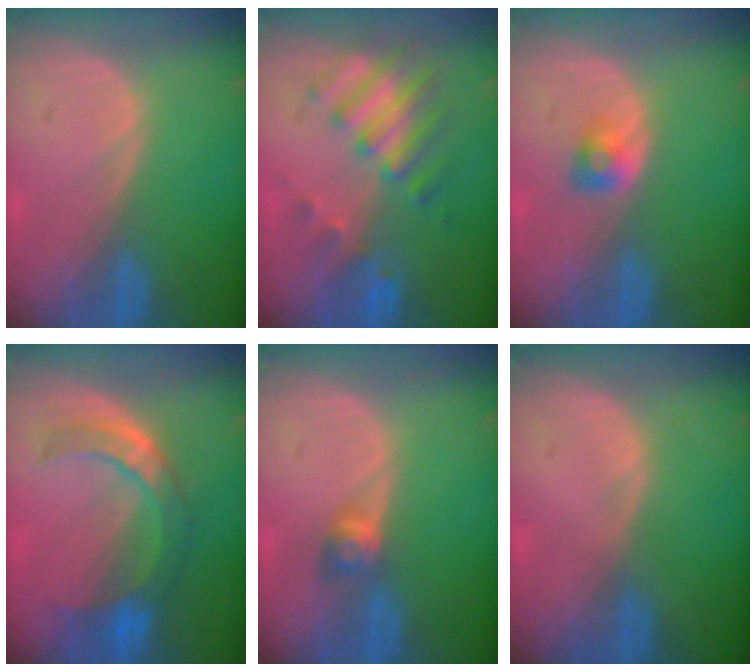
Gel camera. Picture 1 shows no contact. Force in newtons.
{"total": 8.3, "press": 7.2, "slide": 4.1}
{"total": 2.3, "press": 2.2, "slide": 0.7}
{"total": 7.5, "press": 7.2, "slide": 1.8}
{"total": 2.9, "press": 2.5, "slide": 1.4}
{"total": 0.0}